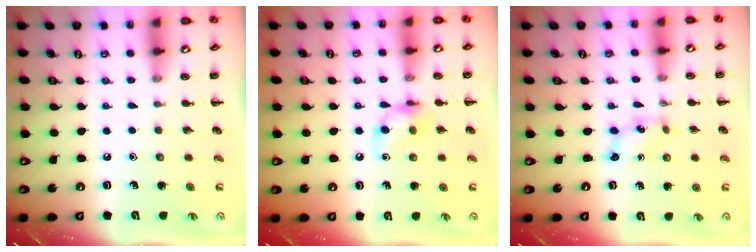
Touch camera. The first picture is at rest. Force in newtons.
{"total": 8.3, "press": 8.2, "slide": 0.6}
{"total": 1.8, "press": 1.8, "slide": 0.3}